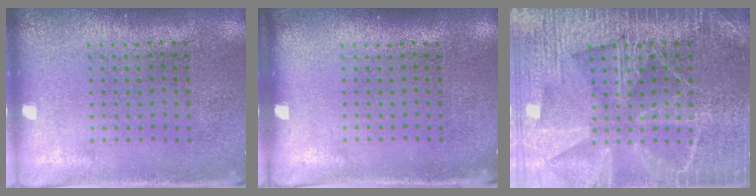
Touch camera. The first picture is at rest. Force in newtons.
{"total": 0.0}
{"total": 6.3, "press": 6.3, "slide": 0.7}